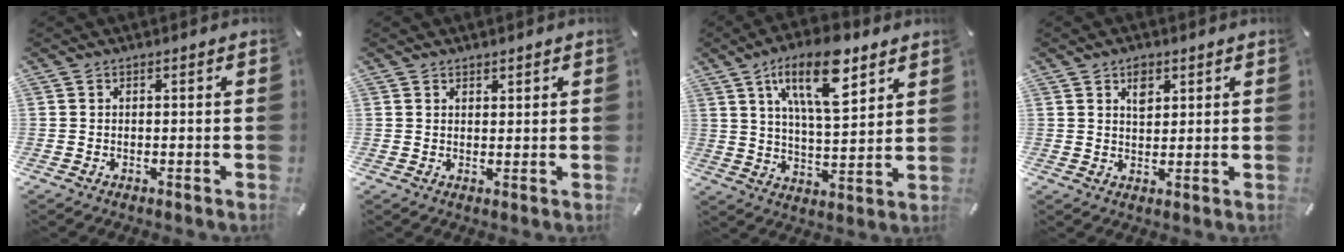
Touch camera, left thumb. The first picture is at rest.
{"total": 1.7, "force": [1.3, 1.1, -0.1], "torque": [0.010, -0.003, 0.024]}
{"total": 16.5, "force": [9.3, 6.5, 12.0], "torque": [-0.202, -0.027, 0.154]}
{"total": 3.5, "force": [2.0, 2.4, 1.7], "torque": [-0.015, -0.008, 0.031]}